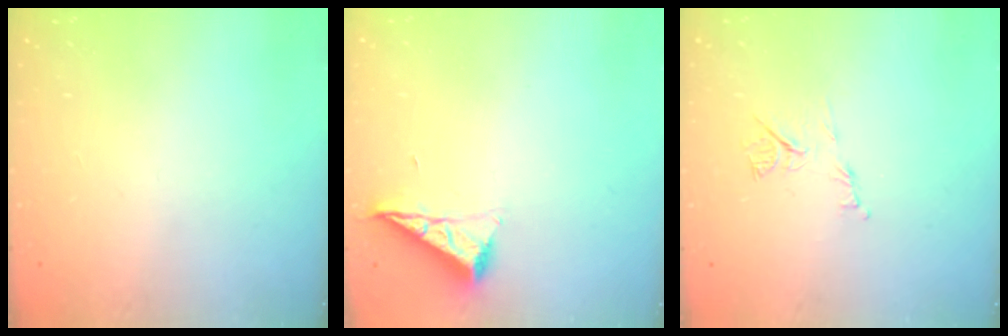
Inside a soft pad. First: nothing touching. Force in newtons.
{"total": 7.1, "press": 7.1, "slide": 0.5}
{"total": 6.6, "press": 6.5, "slide": 0.9}